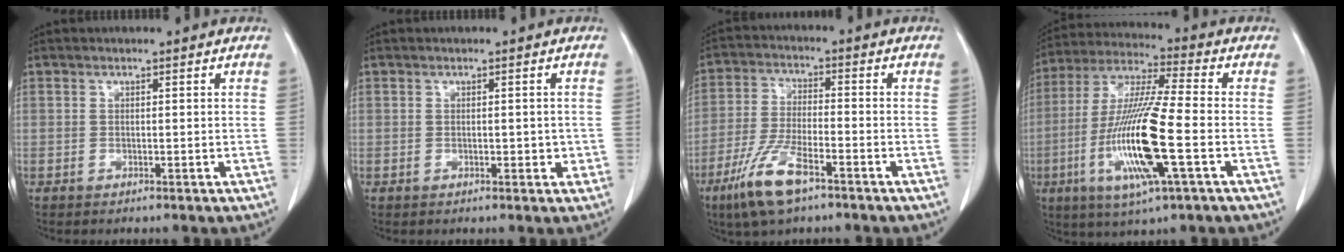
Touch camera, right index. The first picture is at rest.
{"total": 2.0, "force": [-0.2, 1.0, 1.7], "torque": [-0.023, 0.000, 0.000]}
{"total": 9.9, "force": [-6.1, 2.1, 7.5], "torque": [-0.158, -0.019, -0.114]}
{"total": 16.9, "force": [-4.4, 0.9, 16.2], "torque": [-0.338, -0.018, -0.086]}